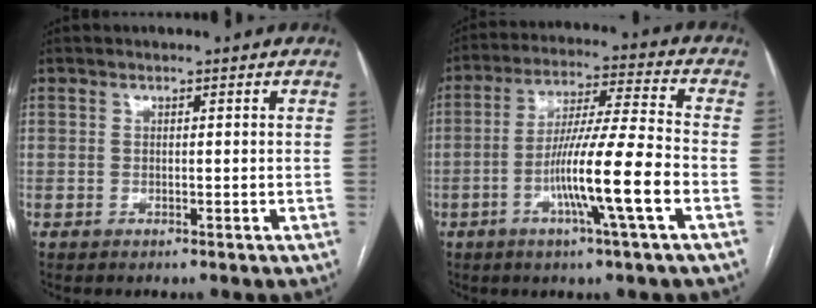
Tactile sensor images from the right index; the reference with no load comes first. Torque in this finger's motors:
{"motor_torque": [2.14, 0.00, 1.00, 0.21]}